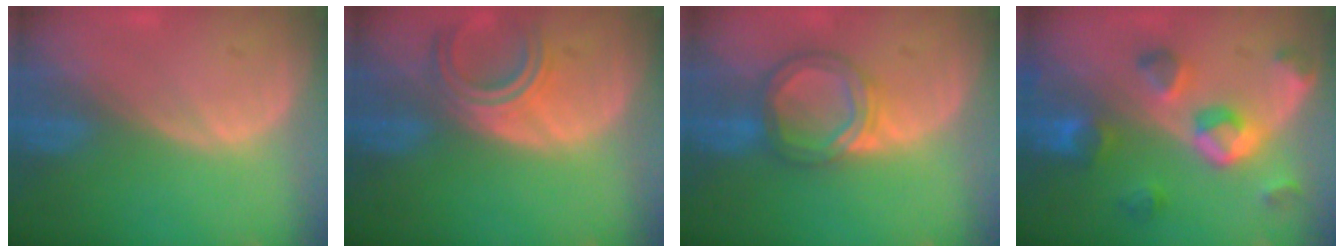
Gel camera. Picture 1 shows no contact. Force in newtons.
{"total": 5.4, "press": 5.0, "slide": 2.0}
{"total": 6.2, "press": 5.8, "slide": 2.4}
{"total": 7.8, "press": 7.7, "slide": 0.7}